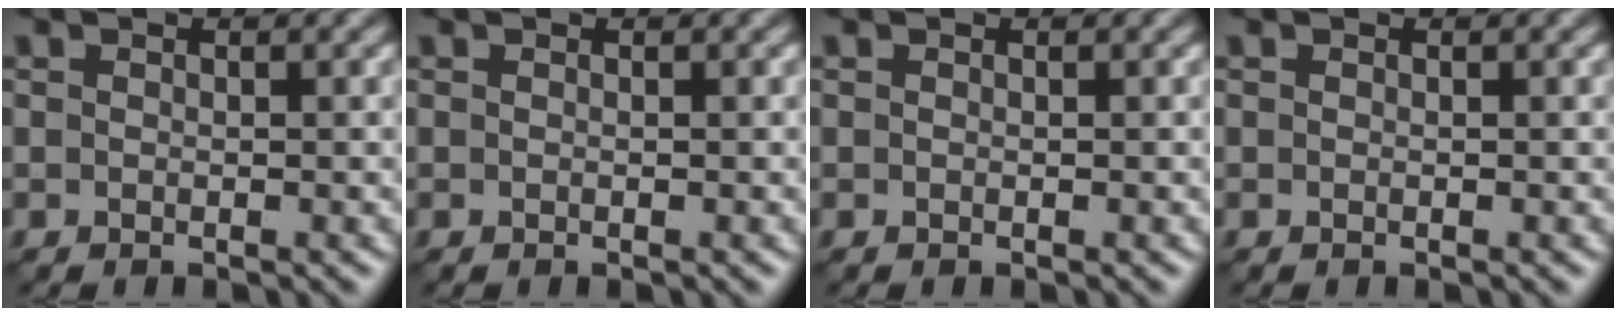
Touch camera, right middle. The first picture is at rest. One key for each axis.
{"total": 0.0}
{"total": 0.0}
{"total": 0.0}